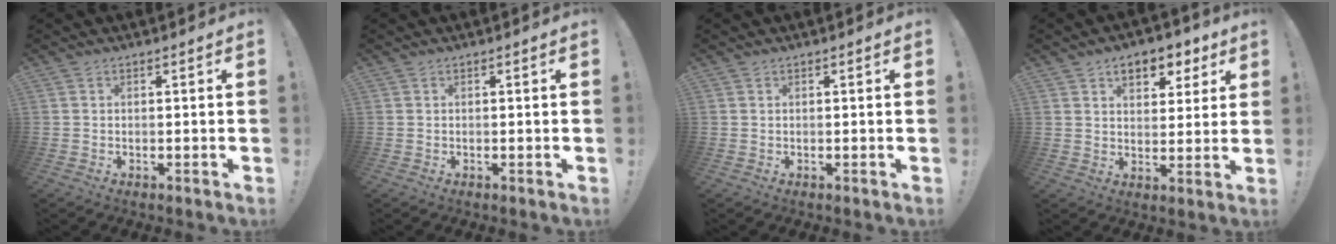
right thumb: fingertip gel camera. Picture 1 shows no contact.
{"total": 0.0}
{"total": 0.0}
{"total": 9.0, "force": [5.0, 5.5, 5.1], "torque": [-0.055, -0.027, 0.085]}